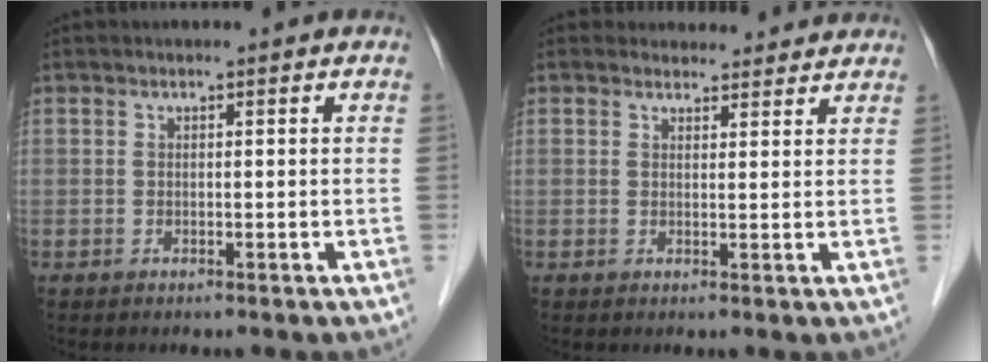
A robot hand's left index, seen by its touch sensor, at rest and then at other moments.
{"total": 4.4, "force": [4.1, 1.6, 0.0], "torque": [0.008, 0.006, 0.041]}